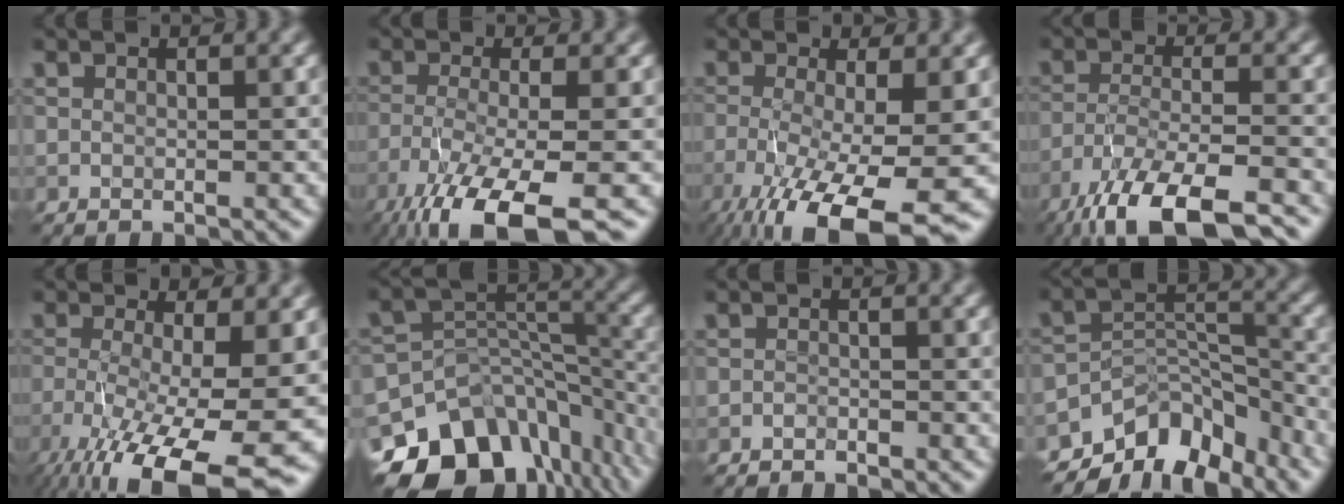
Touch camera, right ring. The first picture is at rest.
{"total": 10.4, "force": [-6.5, 2.5, 7.6], "torque": [-0.135, -0.016, -0.121]}
{"total": 12.0, "force": [-5.5, 3.4, 10.1], "torque": [-0.172, -0.024, -0.094]}
{"total": 11.3, "force": [-8.4, 2.9, 6.9], "torque": [-0.130, -0.023, -0.143]}
{"total": 14.3, "force": [-6.2, 4.2, 12.2], "torque": [-0.206, -0.024, -0.096]}
{"total": 14.8, "force": [-9.9, 9.1, 6.2], "torque": [-0.125, 0.007, -0.139]}
{"total": 0.8, "force": [-0.7, 0.3, 0.1], "torque": [0.000, -0.001, -0.014]}
{"total": 8.4, "force": [-6.9, 3.7, 3.0], "torque": [-0.034, -0.006, -0.121]}